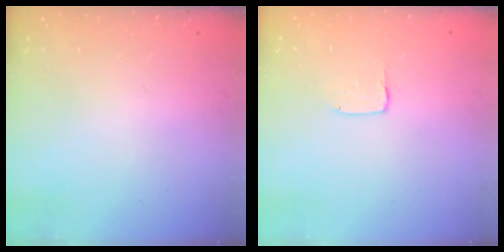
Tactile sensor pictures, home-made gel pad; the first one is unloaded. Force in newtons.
{"total": 1.7, "press": 1.6, "slide": 0.1}